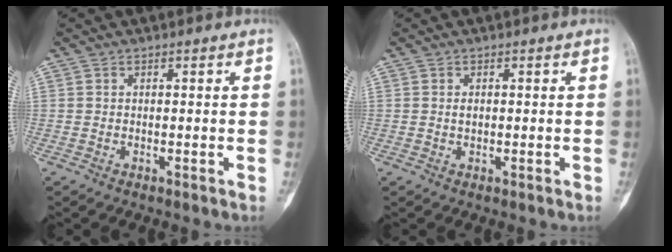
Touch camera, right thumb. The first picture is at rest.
{"total": 1.0, "force": [0.1, 0.6, 0.7], "torque": [-0.011, 0.001, 0.003]}